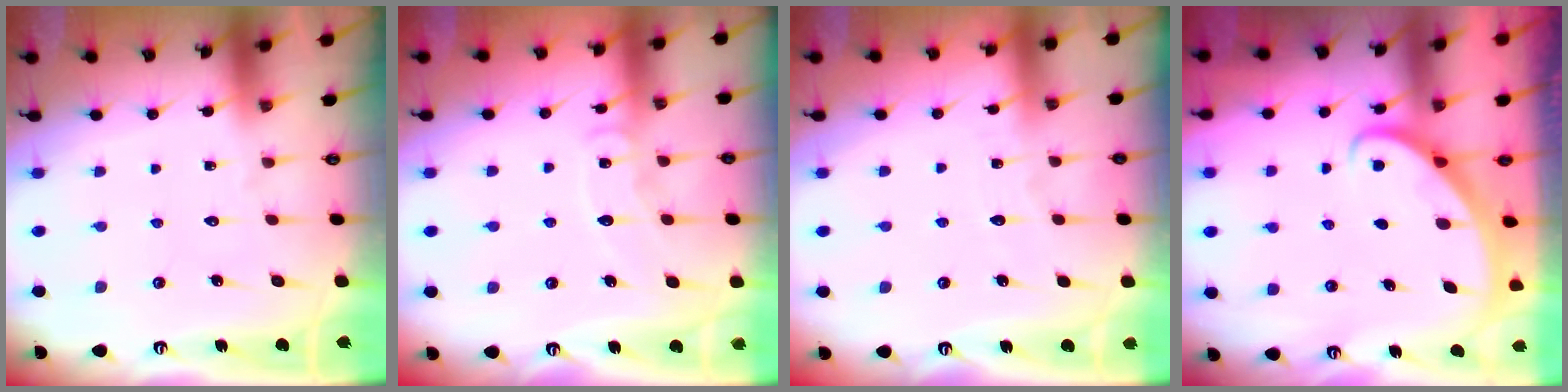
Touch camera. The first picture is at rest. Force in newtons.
{"total": 7.6, "press": 7.6, "slide": 0.7}
{"total": 2.6, "press": 2.6, "slide": 0.3}
{"total": 2.9, "press": 2.9, "slide": 0.2}